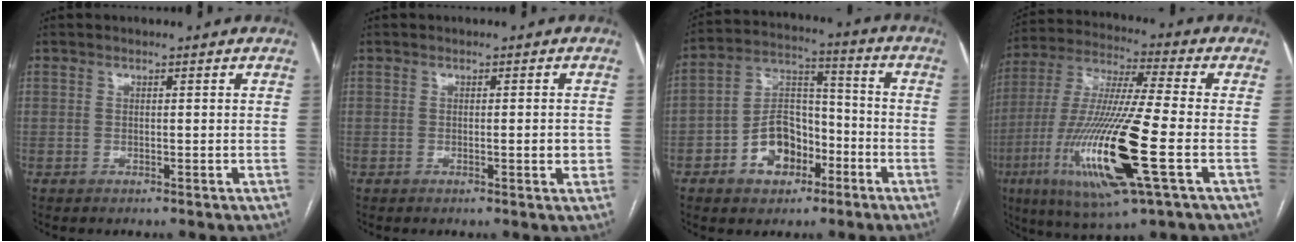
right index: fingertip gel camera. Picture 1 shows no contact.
{"total": 2.5, "force": [-0.3, 0.7, 2.4], "torque": [-0.032, -0.001, -0.004]}
{"total": 10.3, "force": [-4.5, 6.7, 6.3], "torque": [-0.127, 0.031, -0.073]}
{"total": 20.4, "force": [-6.3, 1.3, 19.4], "torque": [-0.419, -0.034, -0.118]}